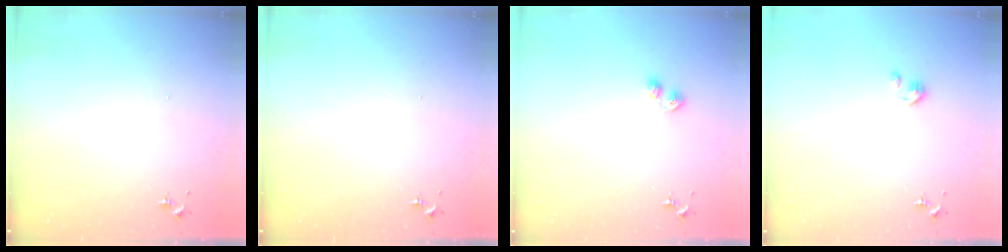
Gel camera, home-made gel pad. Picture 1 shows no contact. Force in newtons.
{"total": 0.0}
{"total": 3.5, "press": 3.5, "slide": 0.4}
{"total": 2.7, "press": 2.6, "slide": 0.3}